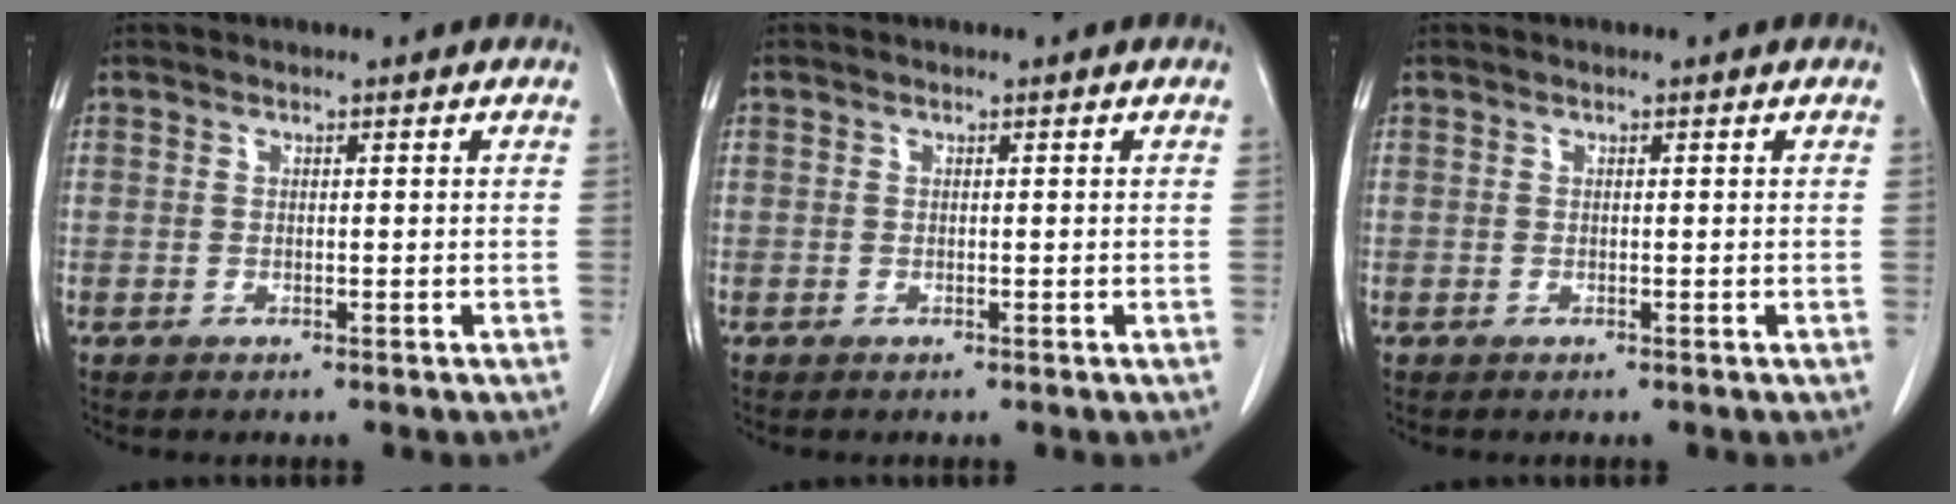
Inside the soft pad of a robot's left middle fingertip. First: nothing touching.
{"total": 0.0}
{"total": 0.0}